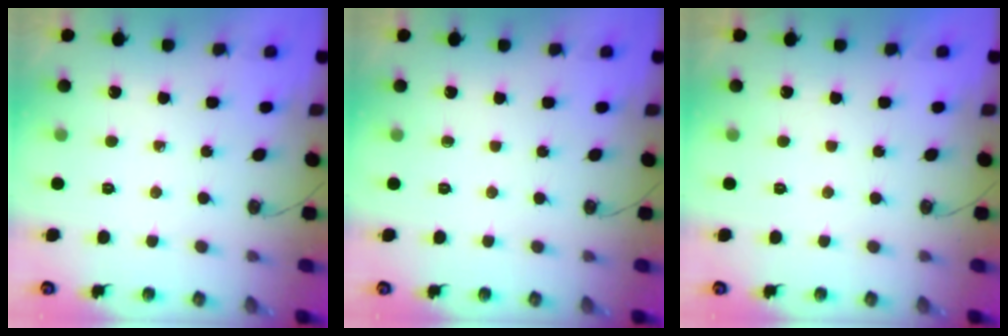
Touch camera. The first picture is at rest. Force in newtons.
{"total": 0.0}
{"total": 0.0}